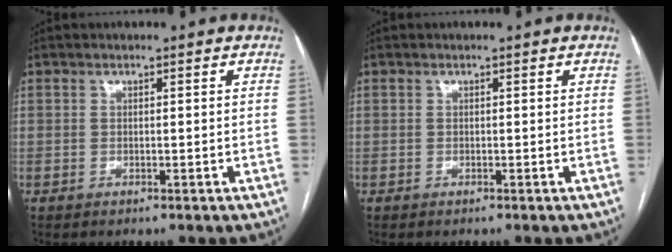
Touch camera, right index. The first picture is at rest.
{"total": 0.0}